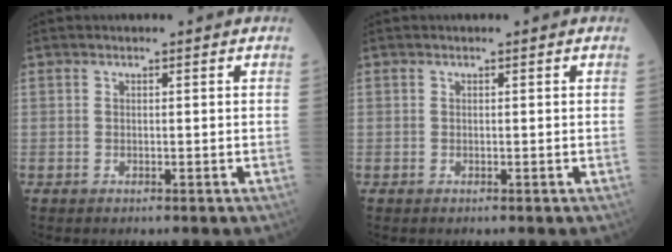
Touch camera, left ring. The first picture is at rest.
{"total": 0.0}